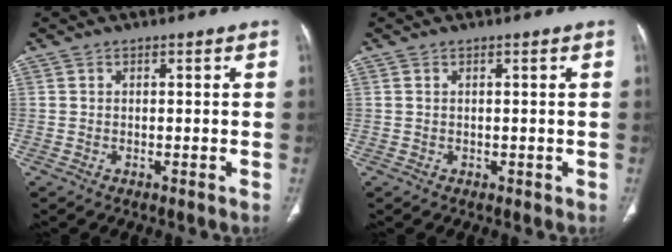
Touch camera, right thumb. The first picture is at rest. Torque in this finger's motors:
{"motor_torque": [-0.02, 0.19, -0.09, -0.05, 0.02]}